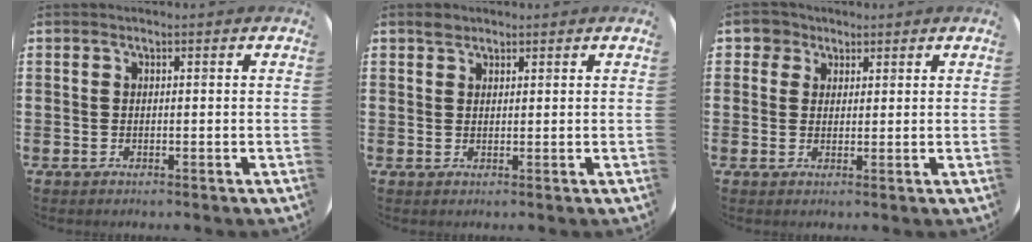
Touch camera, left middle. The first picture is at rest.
{"total": 1.3, "force": [1.1, 0.6, 0.1], "torque": [0.003, -0.001, 0.021]}
{"total": 3.0, "force": [2.1, 2.2, 0.2], "torque": [-0.006, 0.010, 0.037]}